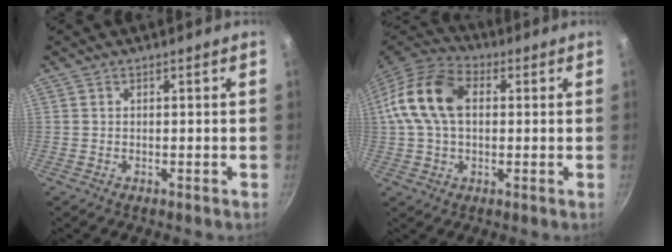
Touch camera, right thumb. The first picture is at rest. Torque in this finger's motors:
{"motor_torque": [1.69, 1.99, 0.55, -0.45, 0.29]}